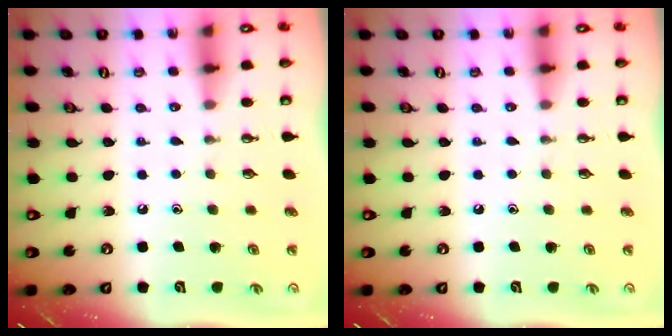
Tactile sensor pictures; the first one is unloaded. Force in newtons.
{"total": 0.0}